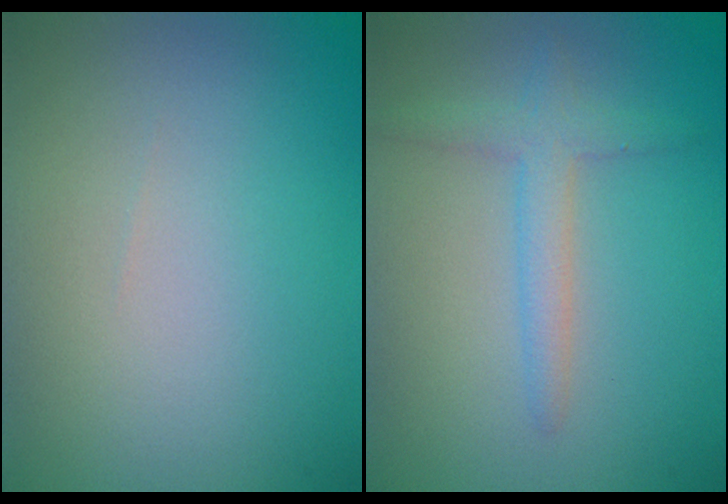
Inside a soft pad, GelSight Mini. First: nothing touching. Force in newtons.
{"total": 2.4, "press": 2.4, "slide": 0.2}